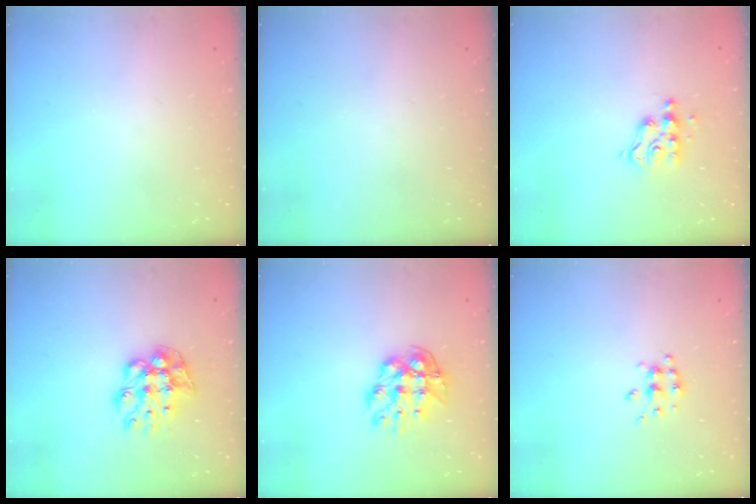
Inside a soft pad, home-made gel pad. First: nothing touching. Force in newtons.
{"total": 0.0}
{"total": 6.8, "press": 6.8, "slide": 0.3}
{"total": 10.8, "press": 10.8, "slide": 0.7}
{"total": 11.3, "press": 11.3, "slide": 1.0}
{"total": 5.7, "press": 5.7, "slide": 0.5}